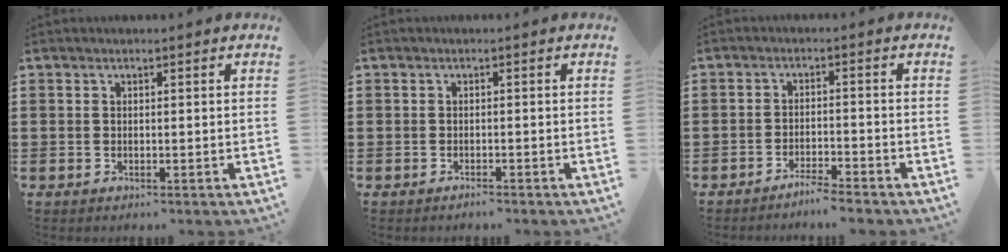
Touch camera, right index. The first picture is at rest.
{"total": 0.8, "force": [-0.8, 0.1, 0.0], "torque": [-0.003, 0.002, -0.017]}
{"total": 2.8, "force": [-2.7, -0.2, 0.6], "torque": [-0.014, 0.002, -0.055]}